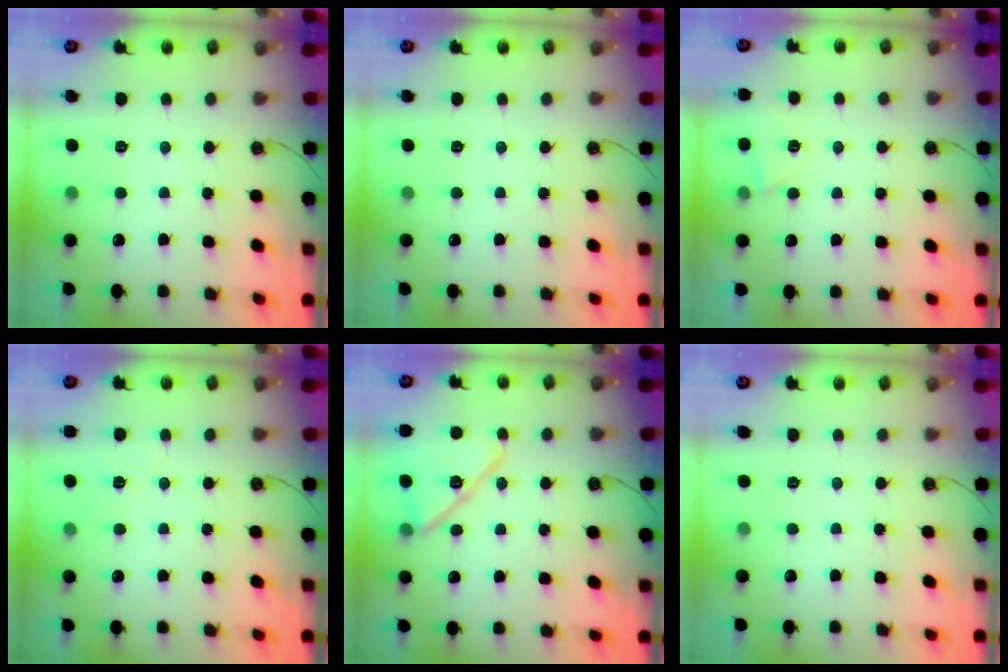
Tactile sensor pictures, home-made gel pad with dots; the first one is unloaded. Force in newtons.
{"total": 0.0}
{"total": 3.3, "press": 3.3, "slide": 0.5}
{"total": 3.9, "press": 3.8, "slide": 0.8}
{"total": 14.6, "press": 14.6, "slide": 1.1}
{"total": 0.0}